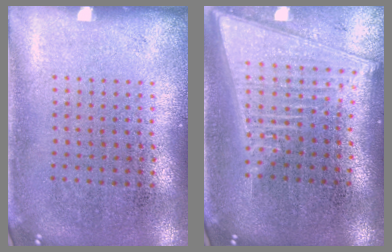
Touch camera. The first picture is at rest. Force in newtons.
{"total": 2.2, "press": 1.8, "slide": 1.2}